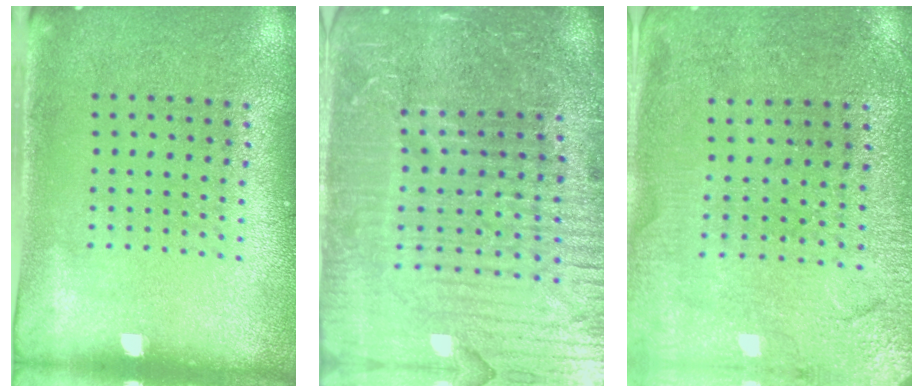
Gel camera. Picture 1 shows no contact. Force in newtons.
{"total": 6.4, "press": 5.6, "slide": 3.0}
{"total": 1.0, "press": 0.9, "slide": 0.3}